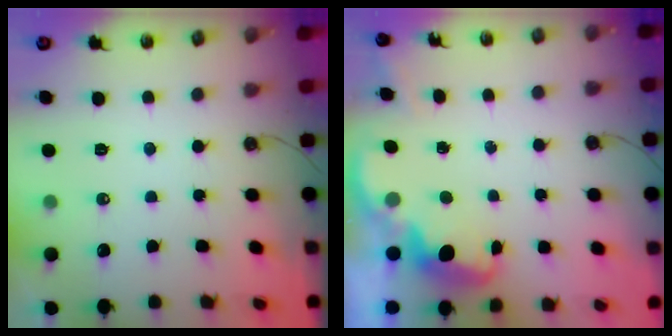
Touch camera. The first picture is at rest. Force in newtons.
{"total": 2.8, "press": 2.7, "slide": 0.8}